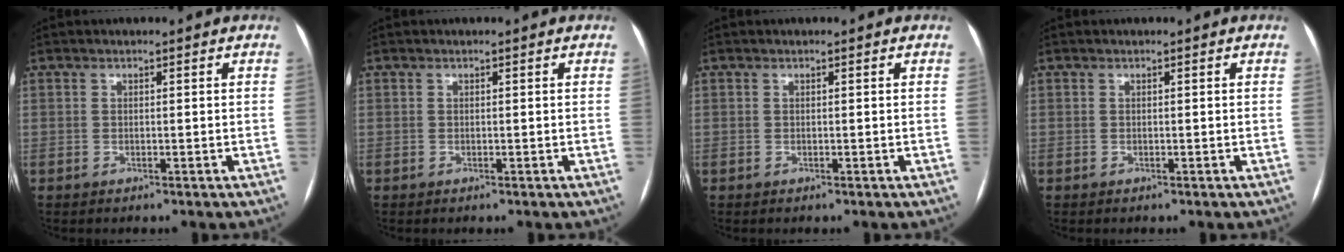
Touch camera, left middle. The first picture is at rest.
{"total": 0.0}
{"total": 0.0}
{"total": 0.0}